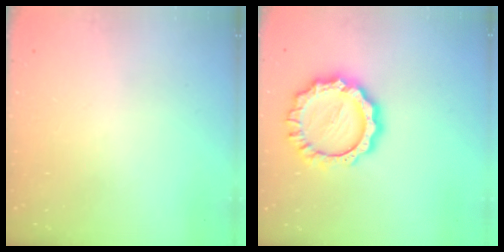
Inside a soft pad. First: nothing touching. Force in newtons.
{"total": 13.3, "press": 13.3, "slide": 1.1}